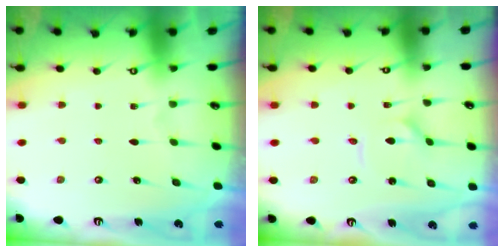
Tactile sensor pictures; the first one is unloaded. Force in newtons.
{"total": 1.3, "press": 1.2, "slide": 0.1}